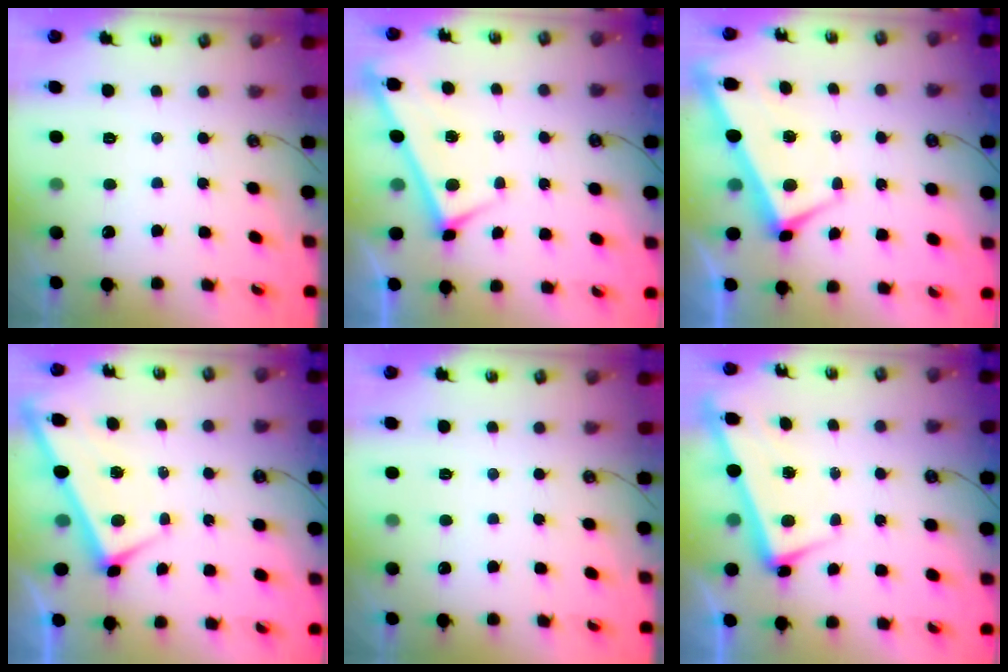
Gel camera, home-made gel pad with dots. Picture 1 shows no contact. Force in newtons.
{"total": 3.3, "press": 3.3, "slide": 0.3}
{"total": 2.7, "press": 2.5, "slide": 0.9}
{"total": 2.7, "press": 2.7, "slide": 0.3}
{"total": 0.0}
{"total": 2.5, "press": 2.3, "slide": 0.8}